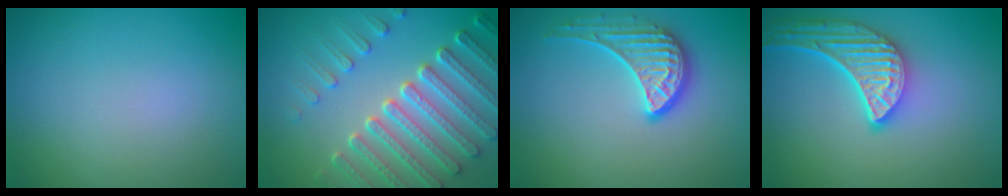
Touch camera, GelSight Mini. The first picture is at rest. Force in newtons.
{"total": 7.3, "press": 5.6, "slide": 4.6}
{"total": 3.5, "press": 3.0, "slide": 1.8}
{"total": 5.7, "press": 4.5, "slide": 3.5}